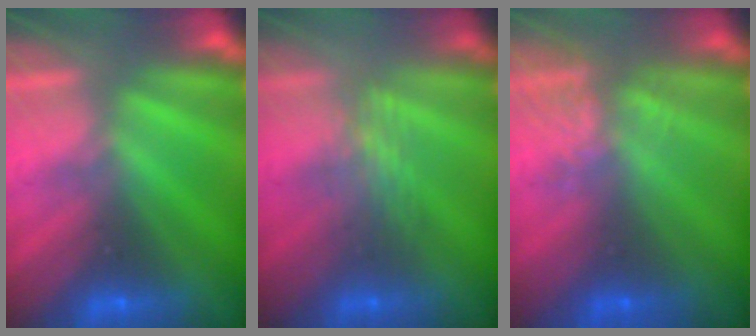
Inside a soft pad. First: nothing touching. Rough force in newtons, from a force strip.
{"total": 3.0}
{"total": 3.8}